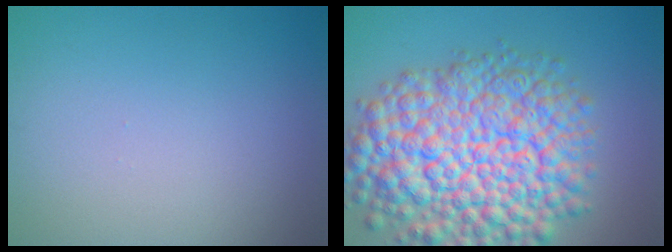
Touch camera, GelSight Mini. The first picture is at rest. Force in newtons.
{"total": 12.7, "press": 12.7, "slide": 0.5}